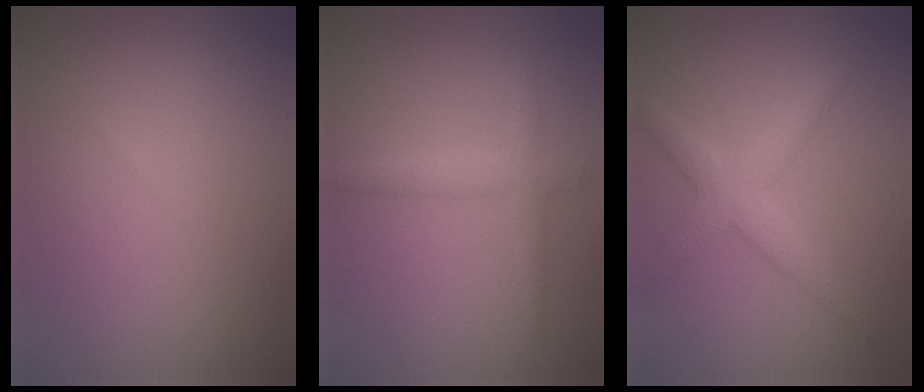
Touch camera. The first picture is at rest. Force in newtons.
{"total": 2.3, "press": 2.3, "slide": 0.1}
{"total": 3.5, "press": 3.5, "slide": 0.1}